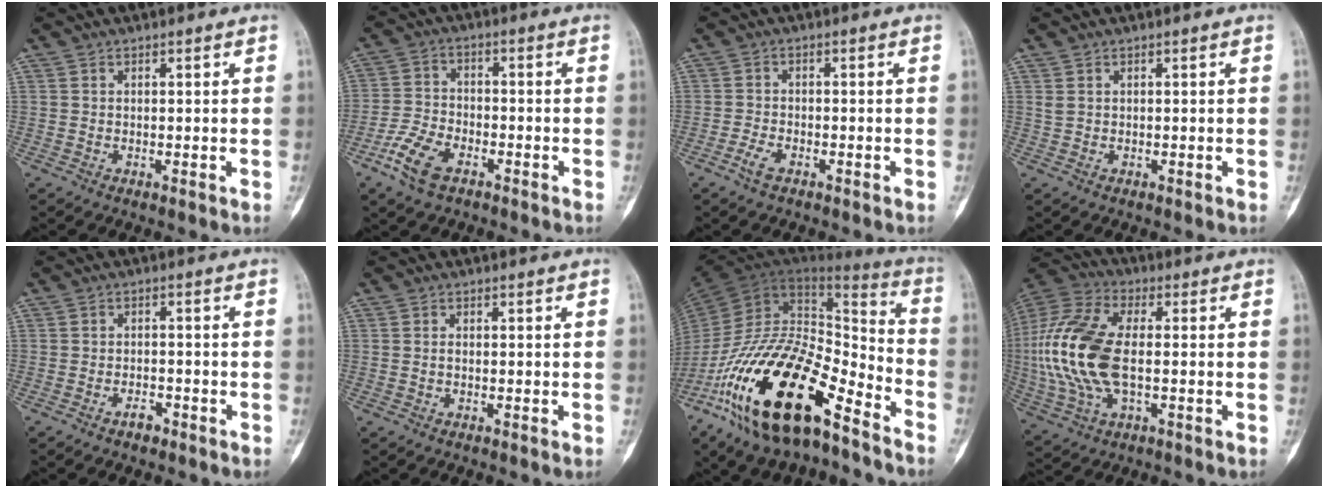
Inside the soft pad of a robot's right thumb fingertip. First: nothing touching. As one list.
[{"total": 8.3, "force": [-4.8, 4.3, 5.2], "torque": [-0.111, 0.016, -0.095]}, {"total": 2.9, "force": [-1.9, 1.3, 1.7], "torque": [-0.041, 0.009, -0.038]}, {"total": 0.6, "force": [0.2, 0.4, 0.4], "torque": [-0.010, 0.001, 0.005]}, {"total": 2.3, "force": [-1.7, 1.2, 1.0], "torque": [-0.016, 0.012, -0.027]}, {"total": 0.6, "force": [-0.2, 0.3, 0.5], "torque": [-0.006, -0.002, -0.004]}, {"total": 29.1, "force": [-16.6, 11.5, 20.8], "torque": [-0.402, 0.052, -0.293]}, {"total": 19.6, "force": [-0.8, 10.0, 16.9], "torque": [-0.388, 0.010, -0.014]}]